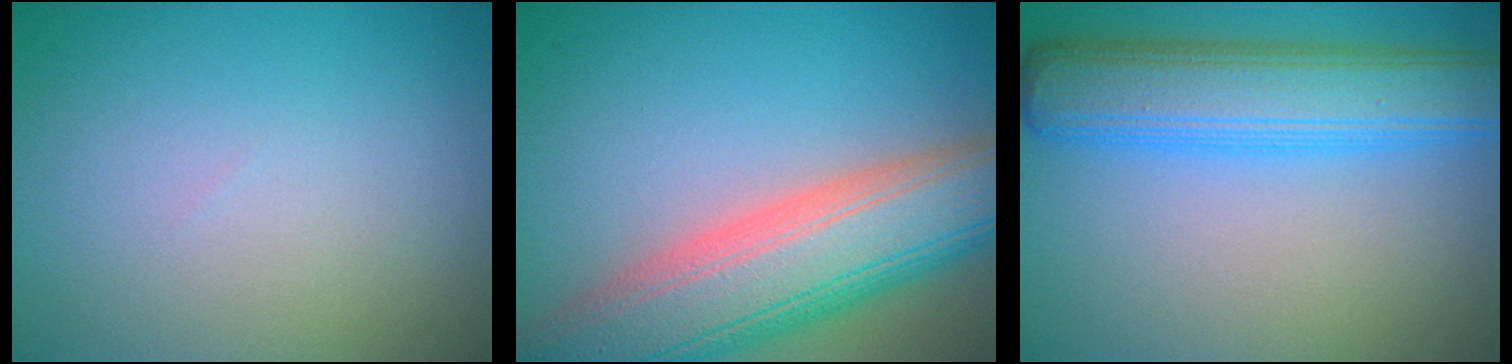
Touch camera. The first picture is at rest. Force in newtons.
{"total": 10.8, "press": 10.7, "slide": 0.6}
{"total": 7.5, "press": 7.5, "slide": 0.1}